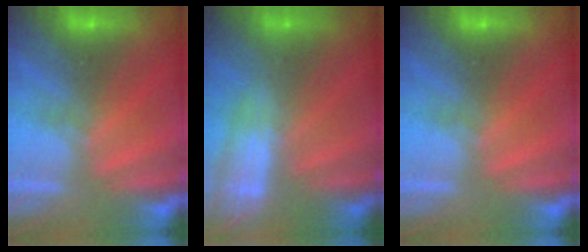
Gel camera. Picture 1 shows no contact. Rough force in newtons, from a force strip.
{"total": 2.6}
{"total": 0.0}